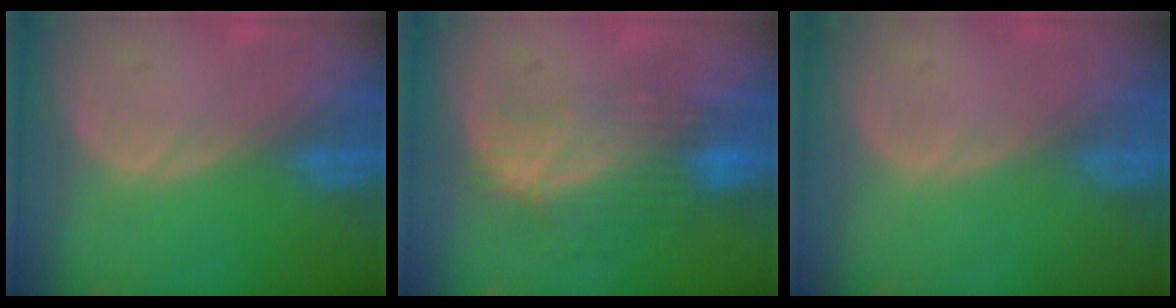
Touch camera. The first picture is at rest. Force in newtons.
{"total": 7.5, "press": 6.9, "slide": 2.8}
{"total": 0.0}